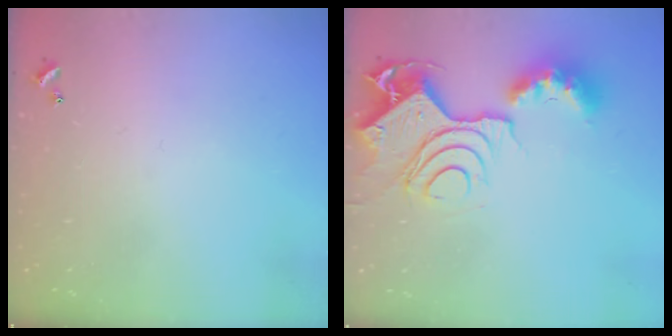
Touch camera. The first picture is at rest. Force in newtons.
{"total": 15.5, "press": 15.4, "slide": 1.8}